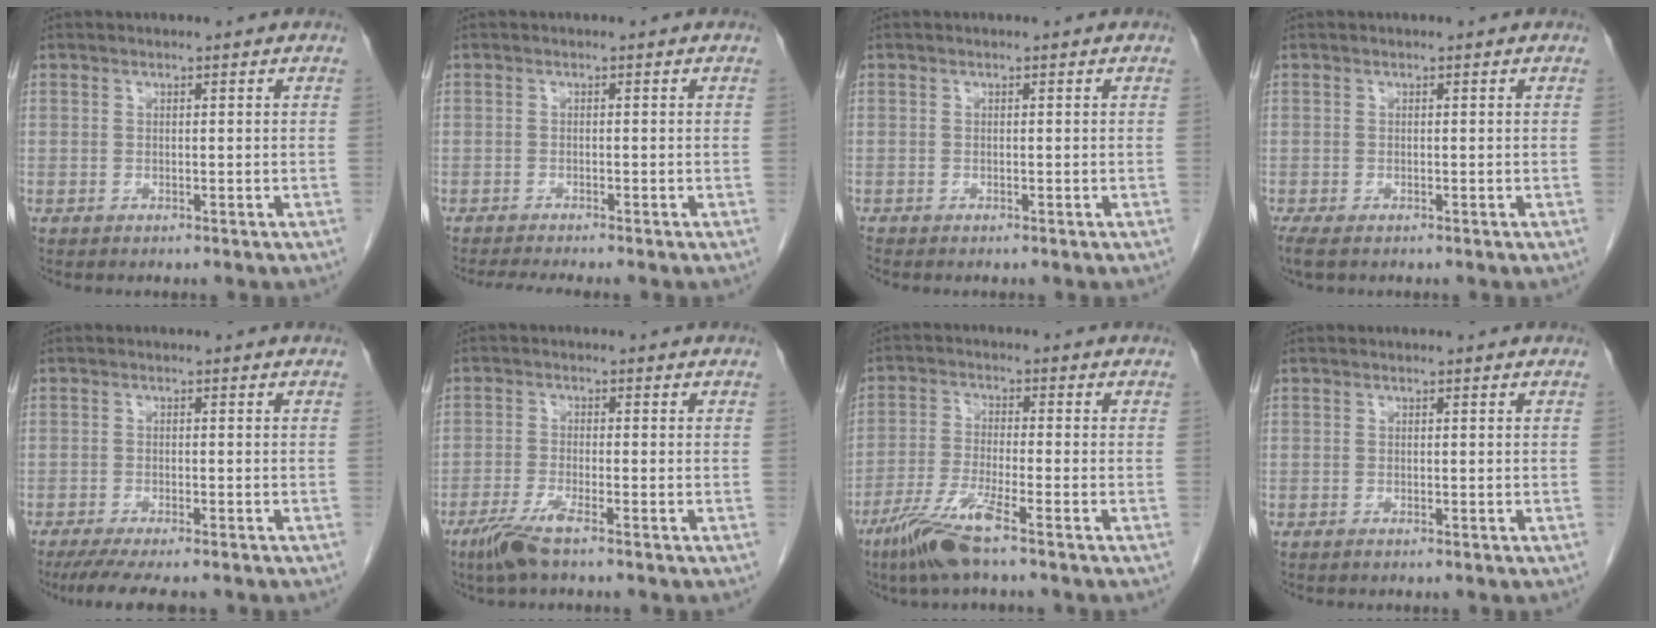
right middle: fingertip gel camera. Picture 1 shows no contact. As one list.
[{"total": 3.7, "force": [-3.3, -0.4, 1.7], "torque": [-0.026, -0.011, -0.054]}, {"total": 0.0}, {"total": 3.0, "force": [-2.2, 1.1, 1.8], "torque": [-0.038, -0.011, -0.033]}, {"total": 8.5, "force": [-7.0, 1.3, 4.5], "torque": [-0.061, -0.014, -0.108]}, {"total": 4.4, "force": [-3.0, 0.0, 3.2], "torque": [-0.072, -0.011, -0.064]}, {"total": 7.7, "force": [-5.1, -0.2, 5.8], "torque": [-0.120, -0.022, -0.103]}, {"total": 0.0}]